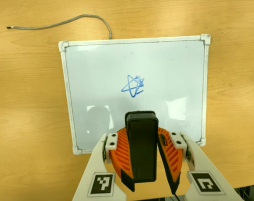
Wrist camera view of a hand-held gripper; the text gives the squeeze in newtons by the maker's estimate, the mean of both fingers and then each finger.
{"total": 9.5, "left": 9.3, "right": 9.8}